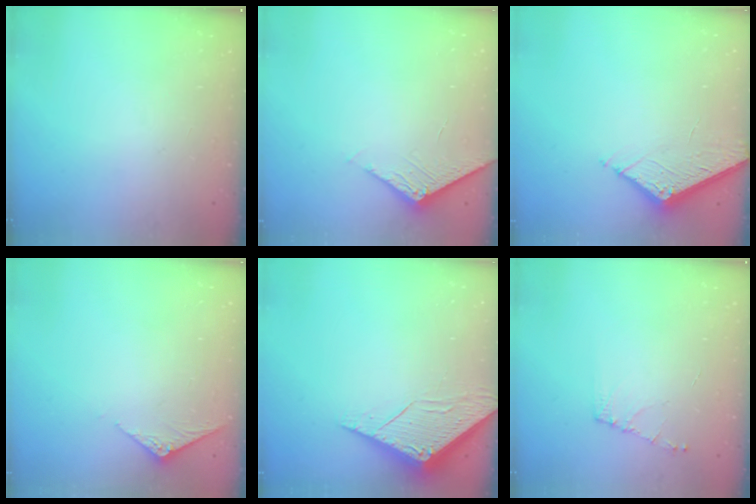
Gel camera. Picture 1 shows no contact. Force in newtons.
{"total": 3.4, "press": 3.3, "slide": 0.4}
{"total": 5.4, "press": 5.4, "slide": 0.5}
{"total": 3.9, "press": 3.9, "slide": 0.3}
{"total": 5.6, "press": 5.6, "slide": 0.3}
{"total": 5.3, "press": 5.2, "slide": 0.6}